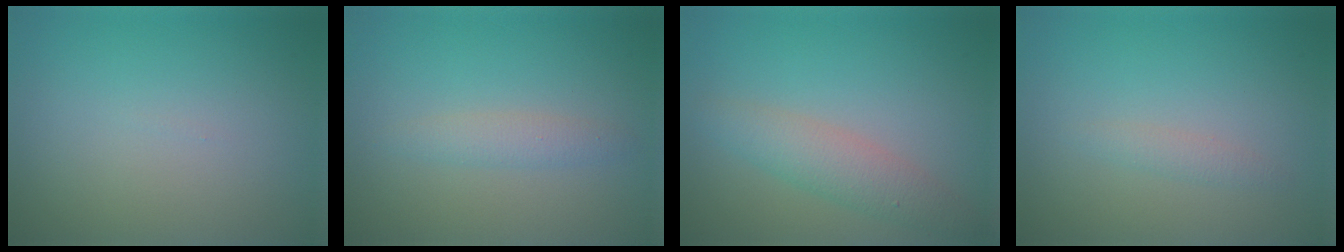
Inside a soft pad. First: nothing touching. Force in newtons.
{"total": 1.6, "press": 1.6, "slide": 0.0}
{"total": 3.2, "press": 3.2, "slide": 0.1}
{"total": 1.0, "press": 1.0, "slide": 0.0}